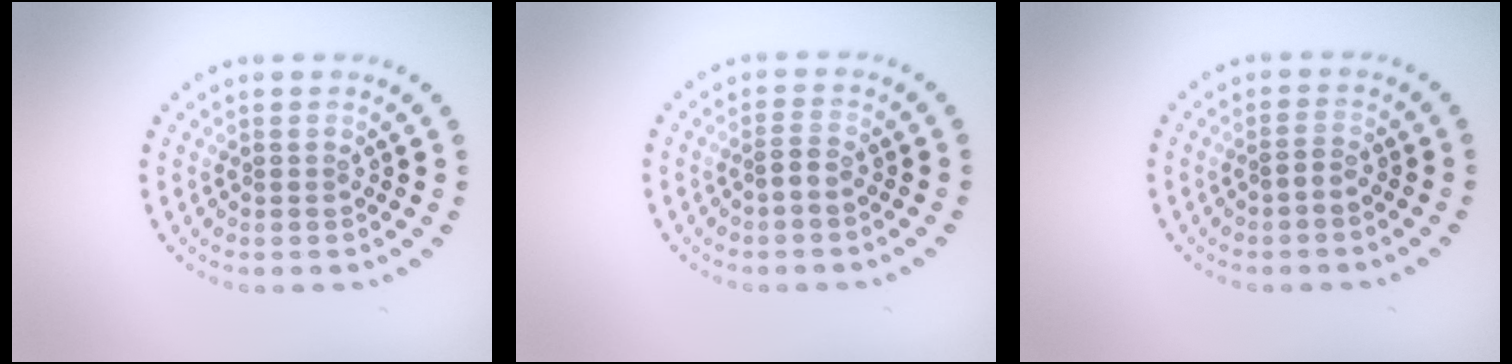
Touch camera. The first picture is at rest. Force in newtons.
{"total": 1.0, "press": 0.8, "slide": 0.5}
{"total": 0.9, "press": 0.8, "slide": 0.4}